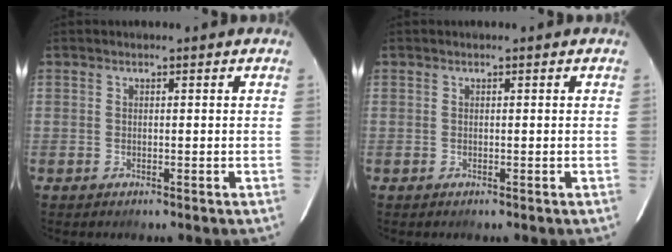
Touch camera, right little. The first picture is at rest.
{"total": 0.0}